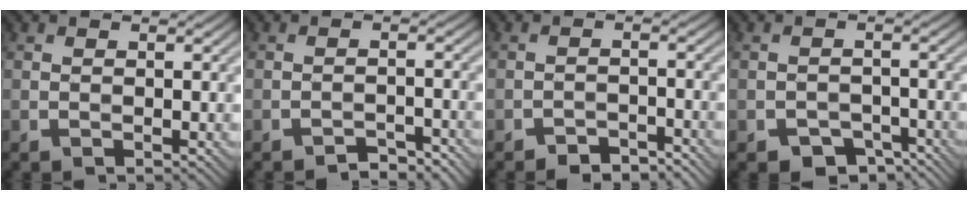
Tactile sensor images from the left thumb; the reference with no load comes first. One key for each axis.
{"total": 2.3, "fx": -2.1, "fy": 0.4, "fz": 0.8, "tx": -0.007, "ty": 0.010, "tz": -0.033}
{"total": 2.7, "fx": -2.4, "fy": 0.7, "fz": 0.9, "tx": -0.007, "ty": 0.008, "tz": -0.039}
{"total": 3.9, "fx": -2.9, "fy": 2.3, "fz": 1.3, "tx": -0.014, "ty": -0.001, "tz": -0.042}